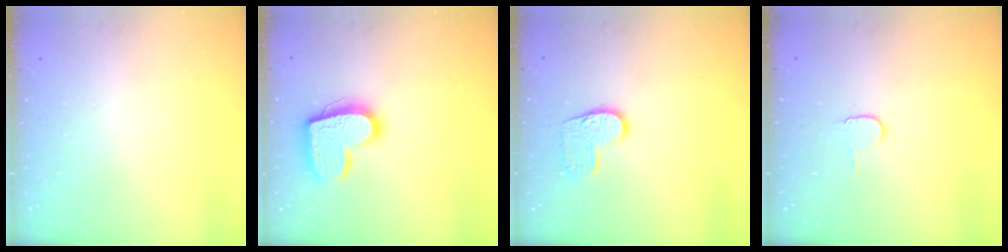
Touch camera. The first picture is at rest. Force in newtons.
{"total": 16.4, "press": 16.4, "slide": 1.2}
{"total": 9.0, "press": 9.0, "slide": 0.5}
{"total": 4.1, "press": 4.1, "slide": 0.4}